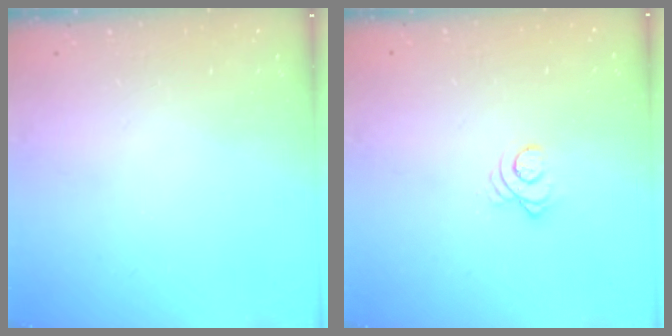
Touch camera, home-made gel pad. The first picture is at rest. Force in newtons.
{"total": 3.0, "press": 3.0, "slide": 0.4}